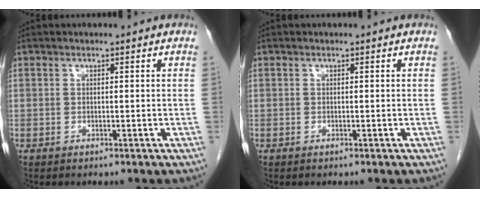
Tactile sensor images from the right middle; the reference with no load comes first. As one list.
[{"total": 0.0}]